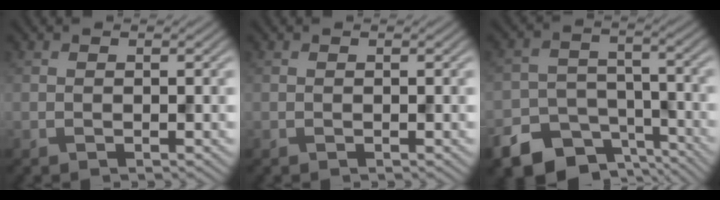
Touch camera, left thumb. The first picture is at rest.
{"total": 0.0}
{"total": 10.9, "force": [-7.7, 6.7, 3.7], "torque": [-0.075, -0.020, -0.124]}